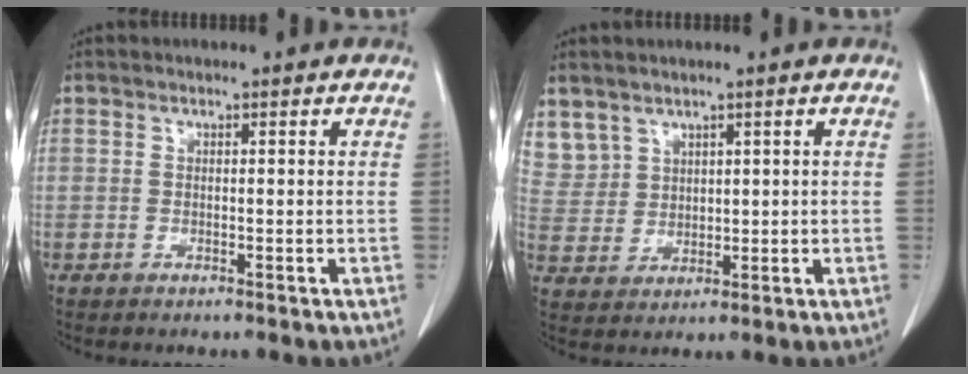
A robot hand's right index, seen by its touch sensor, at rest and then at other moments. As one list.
[{"total": 7.2, "force": [4.5, 5.6, 0.7], "torque": [-0.028, 0.018, 0.110]}]